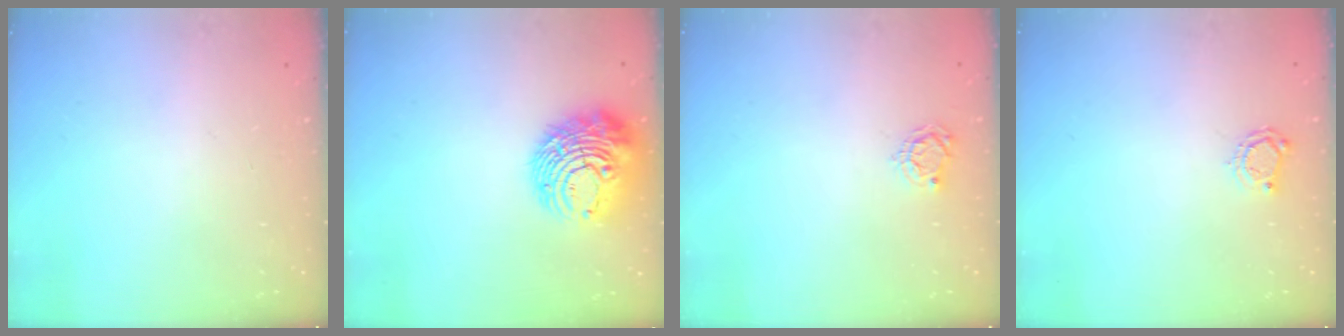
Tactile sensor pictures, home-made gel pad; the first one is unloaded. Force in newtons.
{"total": 13.0, "press": 13.0, "slide": 1.3}
{"total": 4.3, "press": 4.2, "slide": 0.5}
{"total": 4.7, "press": 4.6, "slide": 0.5}